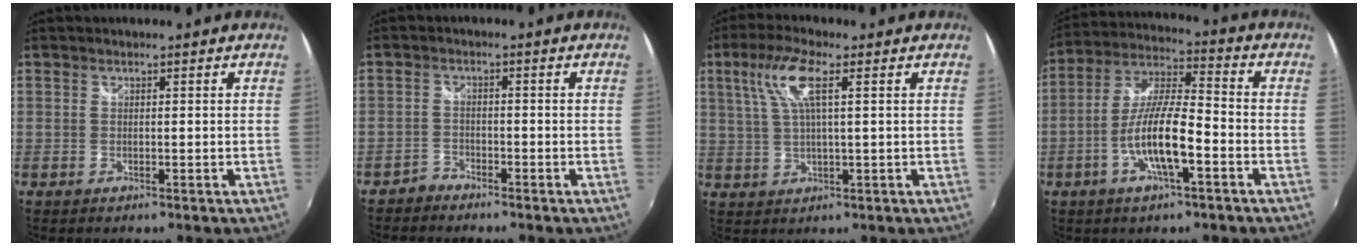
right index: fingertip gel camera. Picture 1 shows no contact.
{"total": 2.4, "force": [-2.2, 0.9, -0.2], "torque": [-0.002, 0.004, -0.045]}
{"total": 7.6, "force": [2.8, 1.3, 7.0], "torque": [-0.141, 0.011, 0.059]}
{"total": 12.3, "force": [-4.7, 2.6, 11.1], "torque": [-0.224, -0.001, -0.090]}